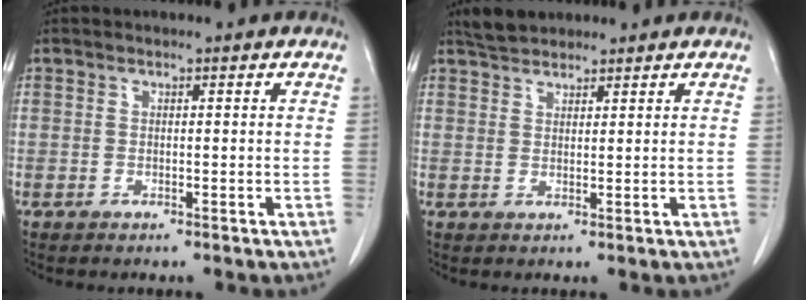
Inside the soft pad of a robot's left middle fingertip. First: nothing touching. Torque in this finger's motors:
{"motor_torque": [0.01, -0.02, -0.02, 0.00]}